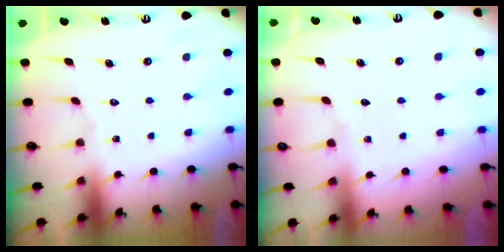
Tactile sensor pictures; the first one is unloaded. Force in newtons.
{"total": 3.3, "press": 3.3, "slide": 0.6}